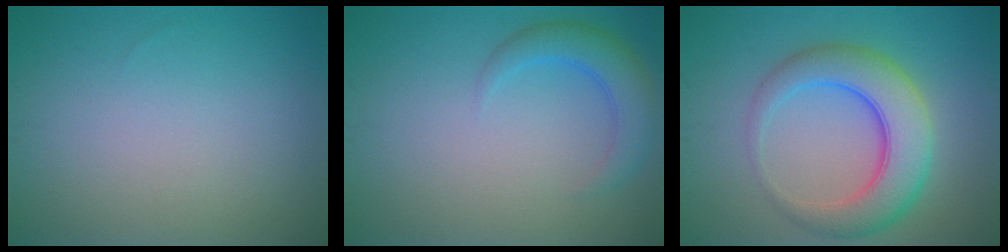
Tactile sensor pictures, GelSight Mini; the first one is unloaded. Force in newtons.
{"total": 3.4, "press": 3.3, "slide": 0.3}
{"total": 6.8, "press": 6.8, "slide": 0.1}